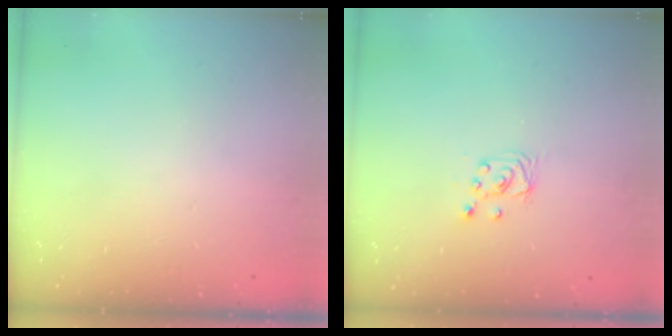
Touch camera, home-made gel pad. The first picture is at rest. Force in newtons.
{"total": 3.4, "press": 3.4, "slide": 0.3}